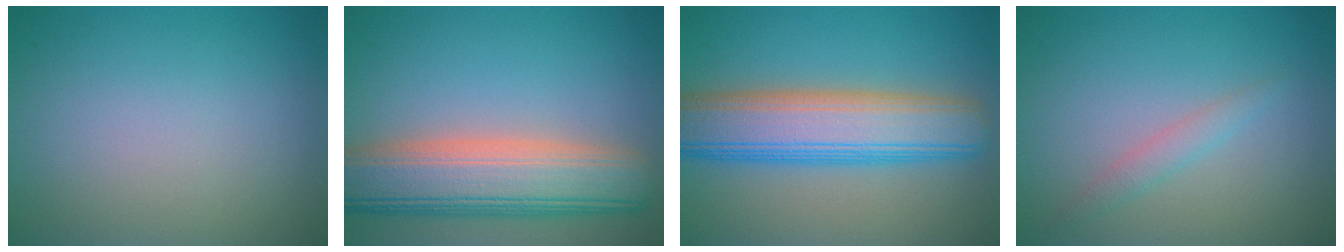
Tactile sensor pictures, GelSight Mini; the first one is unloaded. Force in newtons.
{"total": 9.9, "press": 9.8, "slide": 1.1}
{"total": 9.2, "press": 9.2, "slide": 0.3}
{"total": 1.4, "press": 1.4, "slide": 0.1}